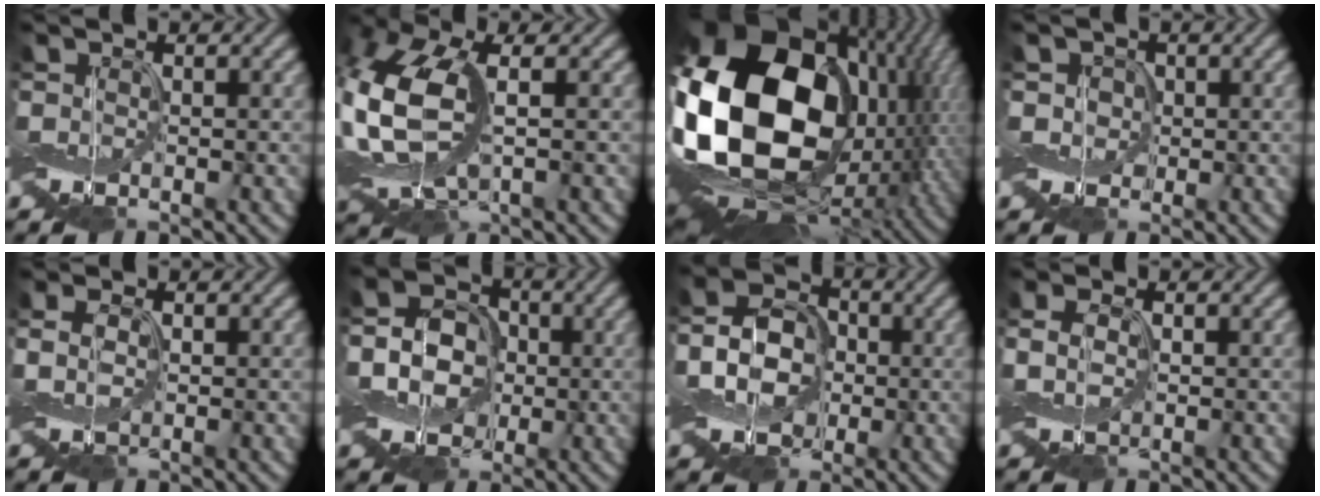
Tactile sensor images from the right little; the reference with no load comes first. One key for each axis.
{"total": 9.1, "fx": 0.4, "fy": 4.9, "fz": 7.7, "tx": -0.202, "ty": 0.004, "tz": 0.007}
{"total": 21.1, "fx": 0.9, "fy": 15.0, "fz": 14.8, "tx": -0.332, "ty": -0.023, "tz": 0.033}
{"total": 1.8, "fx": -0.1, "fy": 1.6, "fz": 0.7, "tx": -0.018, "ty": 0.004, "tz": -0.011}
{"total": 1.0, "fx": -0.2, "fy": 0.6, "fz": 0.9, "tx": -0.023, "ty": 0.003, "tz": -0.004}
{"total": 5.5, "fx": -1.1, "fy": 4.4, "fz": 3.1, "tx": -0.048, "ty": 0.002, "tz": -0.038}
{"total": 4.7, "fx": -1.6, "fy": 3.5, "fz": 2.7, "tx": -0.042, "ty": 0.007, "tz": -0.041}
{"total": 1.4, "fx": -0.3, "fy": 0.8, "fz": 1.1, "tx": -0.028, "ty": 0.004, "tz": -0.007}